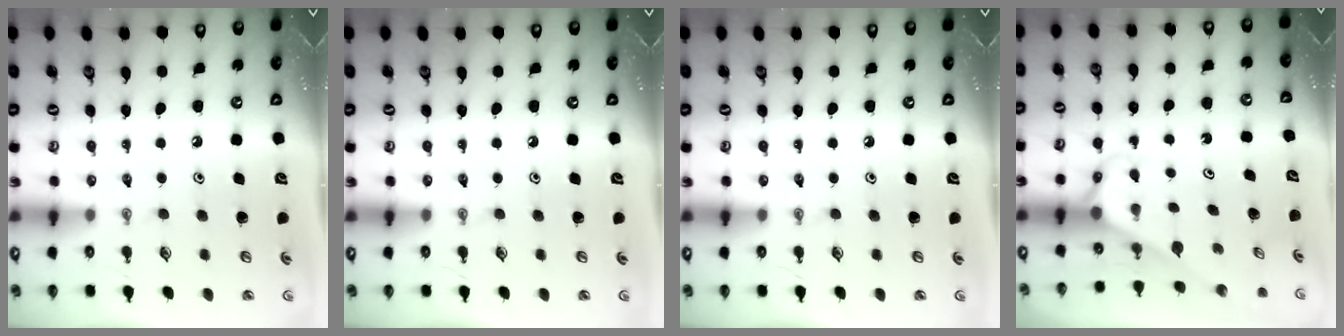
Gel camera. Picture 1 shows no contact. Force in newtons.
{"total": 0.0}
{"total": 0.0}
{"total": 2.7, "press": 2.7, "slide": 0.2}